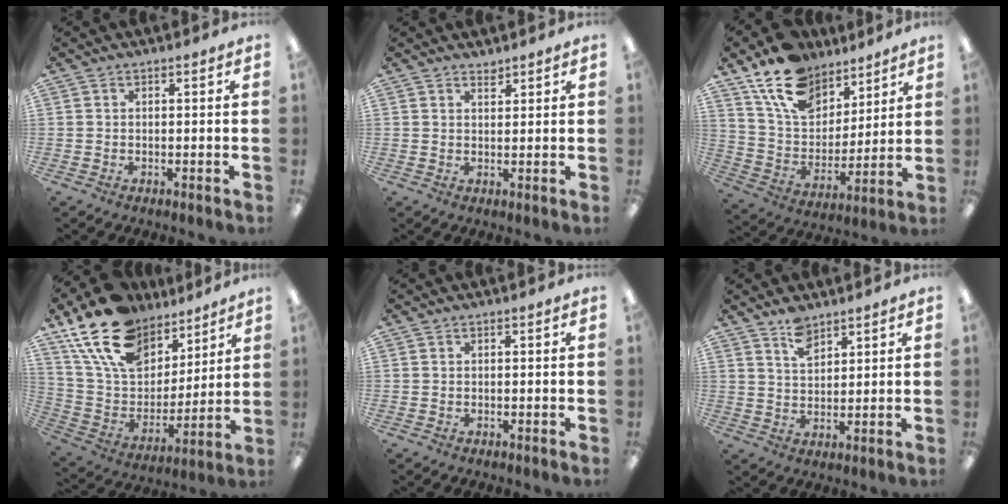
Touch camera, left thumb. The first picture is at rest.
{"total": 1.8, "force": [1.7, 0.5, 0.2], "torque": [0.002, -0.008, 0.031]}
{"total": 16.9, "force": [12.2, 9.7, 6.5], "torque": [-0.129, -0.066, 0.229]}
{"total": 20.5, "force": [13.9, 11.8, 9.4], "torque": [-0.194, -0.067, 0.259]}
{"total": 0.0}
{"total": 5.7, "force": [4.5, 2.6, 2.4], "torque": [-0.041, -0.022, 0.082]}